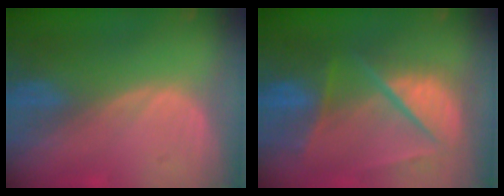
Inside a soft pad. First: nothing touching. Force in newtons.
{"total": 10.1, "press": 8.6, "slide": 5.3}